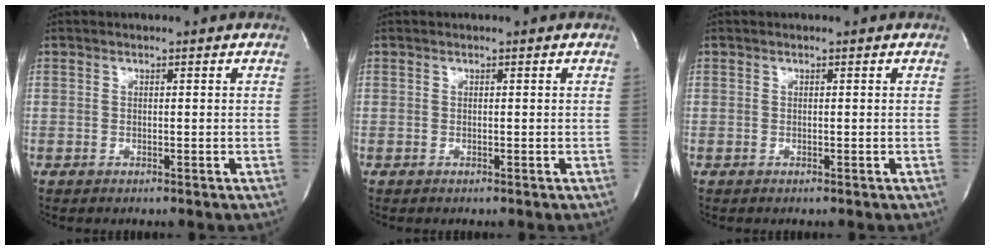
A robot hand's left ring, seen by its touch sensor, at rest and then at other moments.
{"total": 0.0}
{"total": 0.0}